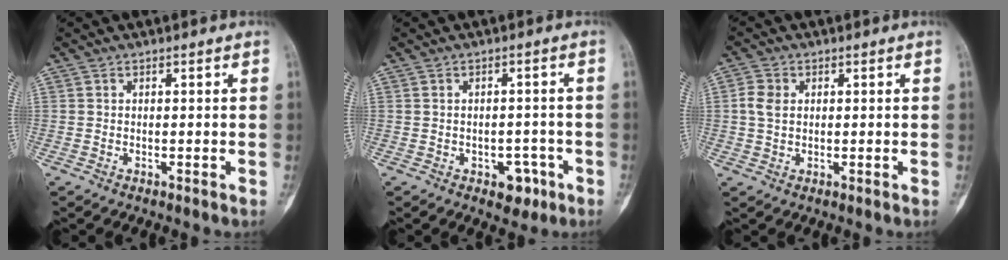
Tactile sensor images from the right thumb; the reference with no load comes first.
{"total": 4.6, "force": [-2.2, 3.0, 2.7], "torque": [-0.009, 0.016, -0.023]}
{"total": 3.6, "force": [0.6, 2.7, 2.3], "torque": [-0.048, 0.005, 0.009]}